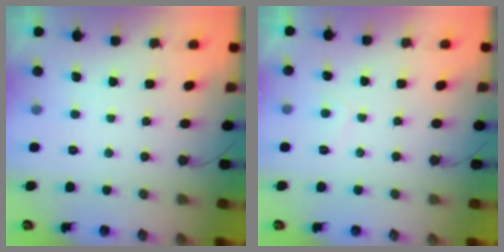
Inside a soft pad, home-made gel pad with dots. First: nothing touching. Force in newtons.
{"total": 2.0, "press": 1.9, "slide": 0.6}